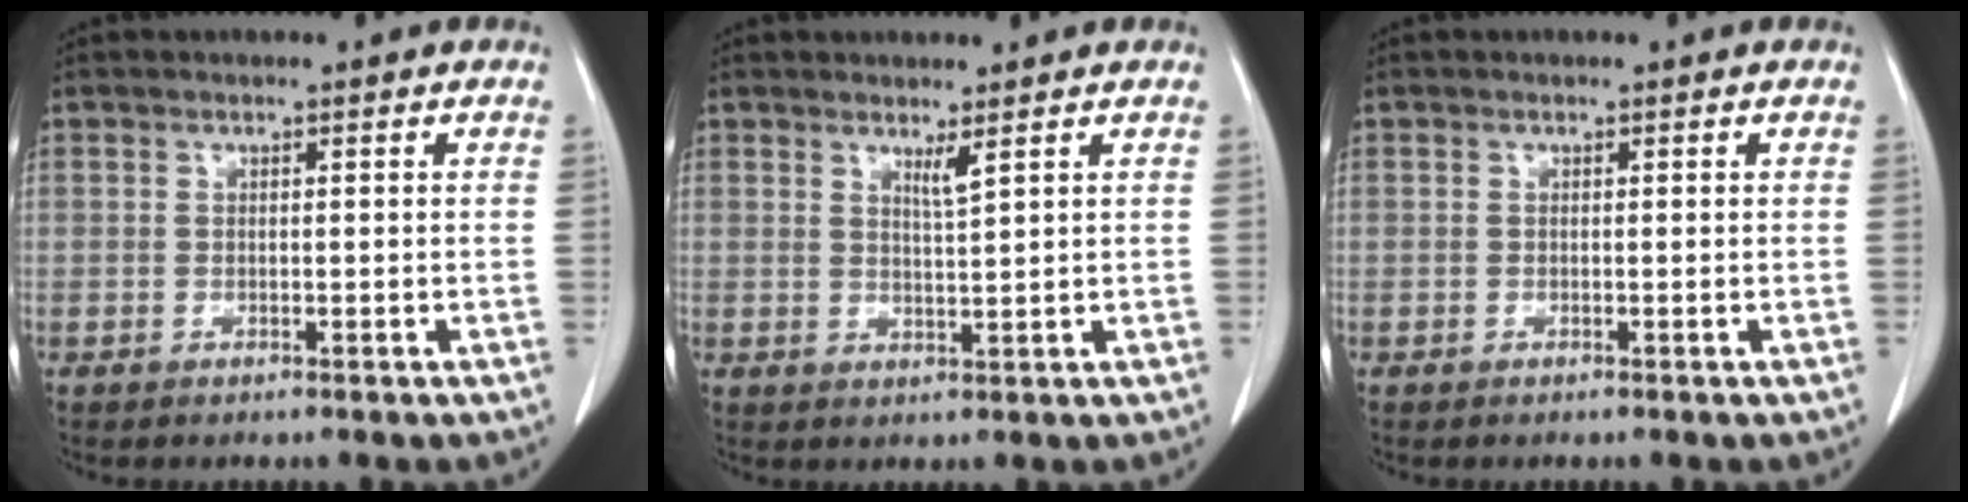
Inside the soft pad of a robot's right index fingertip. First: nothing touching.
{"total": 1.9, "force": [1.4, -0.4, 1.3], "torque": [-0.025, -0.014, 0.027]}
{"total": 0.0}